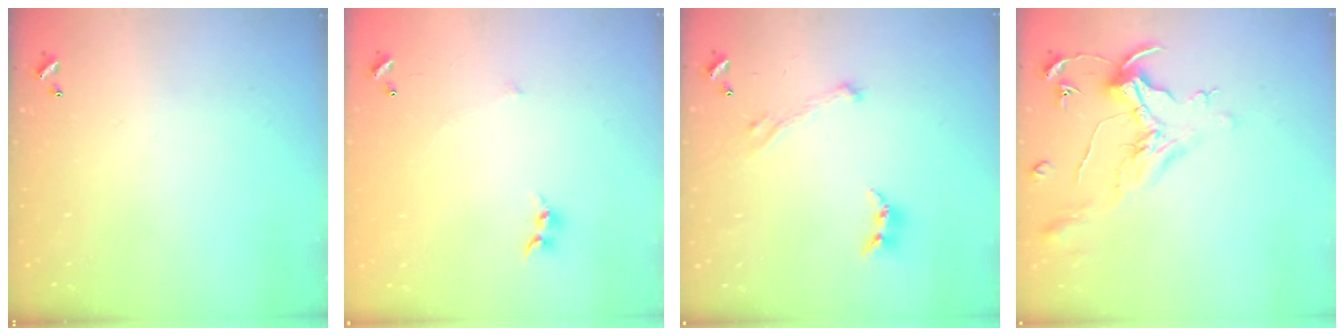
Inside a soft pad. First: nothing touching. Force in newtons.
{"total": 7.0, "press": 7.0, "slide": 0.4}
{"total": 1.8, "press": 1.7, "slide": 0.6}
{"total": 1.6, "press": 1.4, "slide": 0.7}